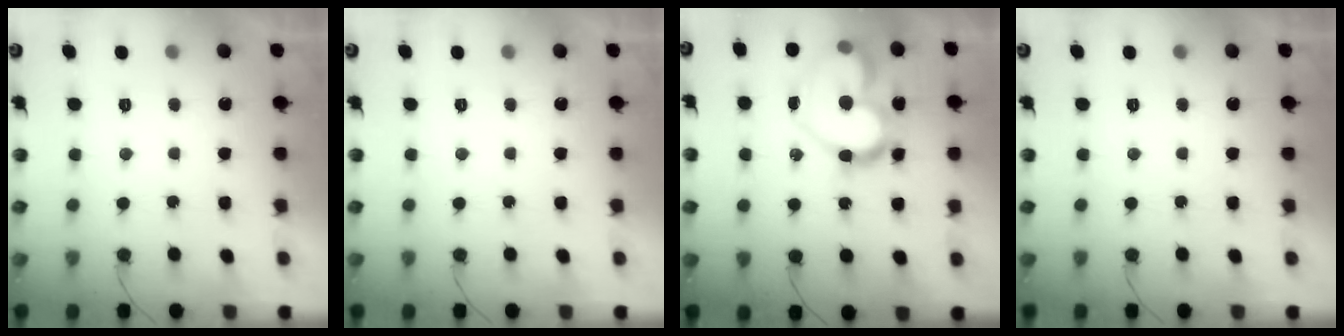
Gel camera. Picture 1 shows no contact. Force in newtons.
{"total": 0.0}
{"total": 17.6, "press": 17.5, "slide": 1.6}
{"total": 0.0}